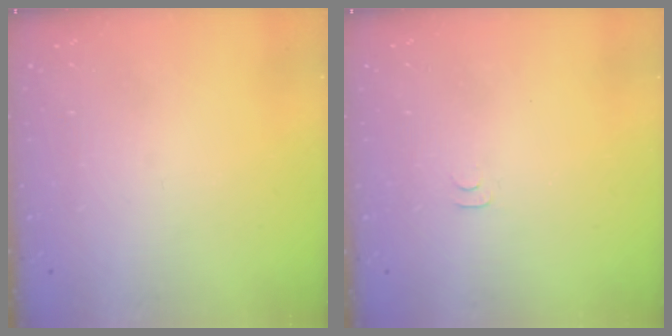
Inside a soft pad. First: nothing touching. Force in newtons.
{"total": 3.7, "press": 3.7, "slide": 0.5}